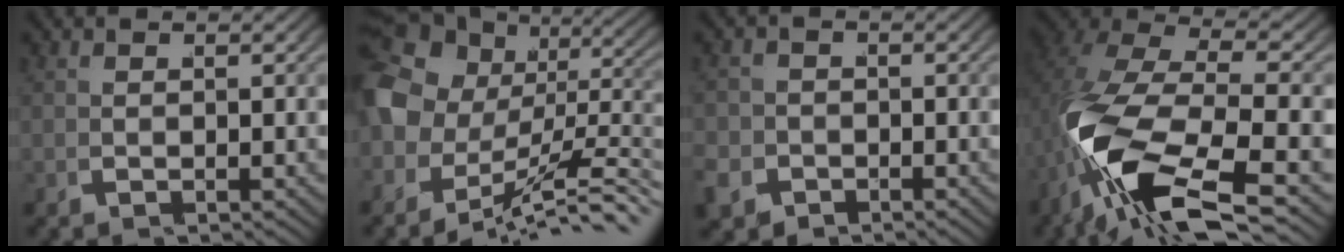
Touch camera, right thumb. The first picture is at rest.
{"total": 11.6, "force": [-4.6, 8.1, 6.8], "torque": [-0.136, -0.024, -0.060]}
{"total": 3.9, "force": [-2.2, 3.2, 0.8], "torque": [-0.025, -0.020, -0.036]}
{"total": 13.1, "force": [-2.1, 7.4, 10.6], "torque": [-0.280, -0.055, -0.003]}